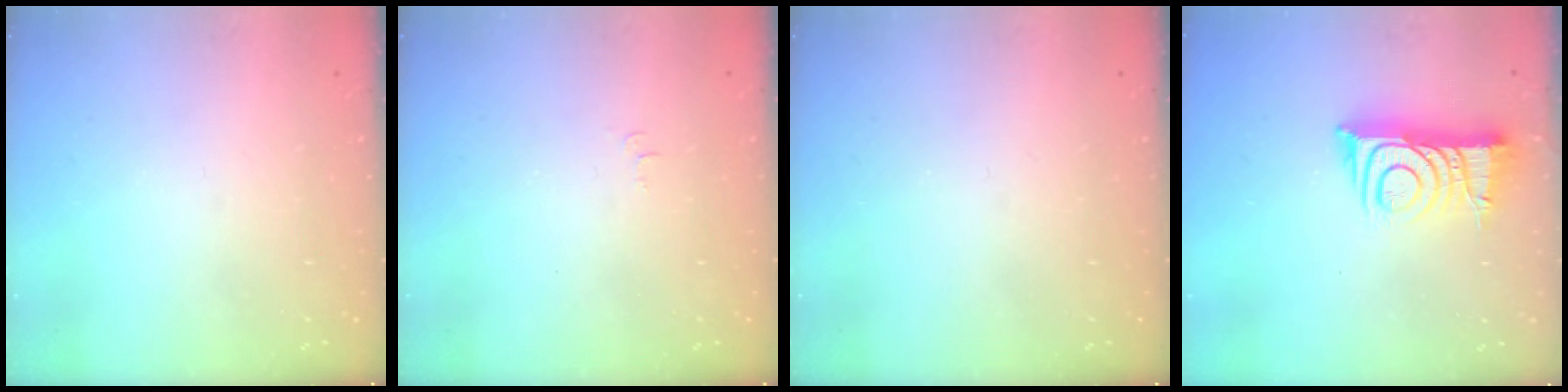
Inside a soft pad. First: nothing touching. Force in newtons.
{"total": 3.3, "press": 3.3, "slide": 0.5}
{"total": 0.0}
{"total": 11.0, "press": 11.0, "slide": 0.6}